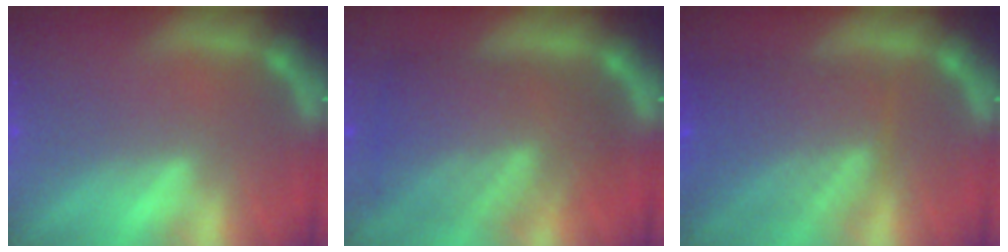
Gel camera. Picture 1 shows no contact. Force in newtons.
{"total": 9.4}
{"total": 8.0}